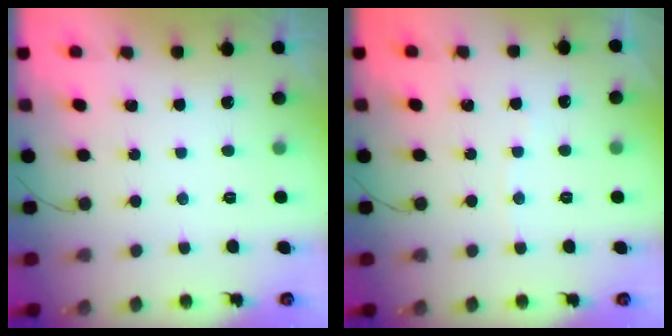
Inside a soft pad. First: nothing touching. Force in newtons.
{"total": 2.0, "press": 2.0, "slide": 0.3}